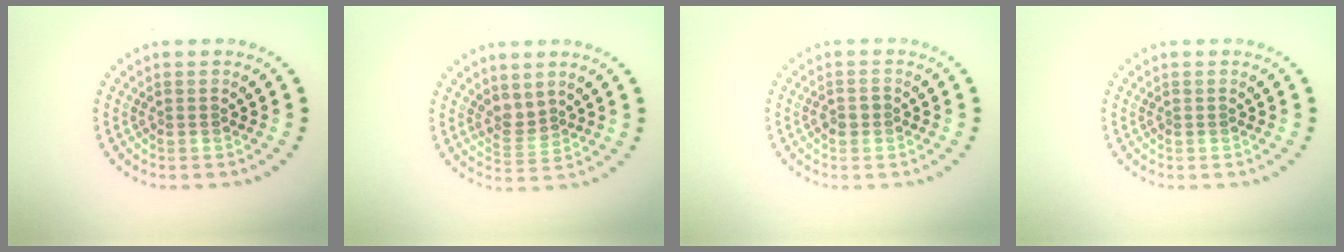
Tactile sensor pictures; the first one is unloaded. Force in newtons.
{"total": 2.0, "press": 1.4, "slide": 1.4}
{"total": 1.1, "press": 1.1, "slide": 0.3}
{"total": 0.0}